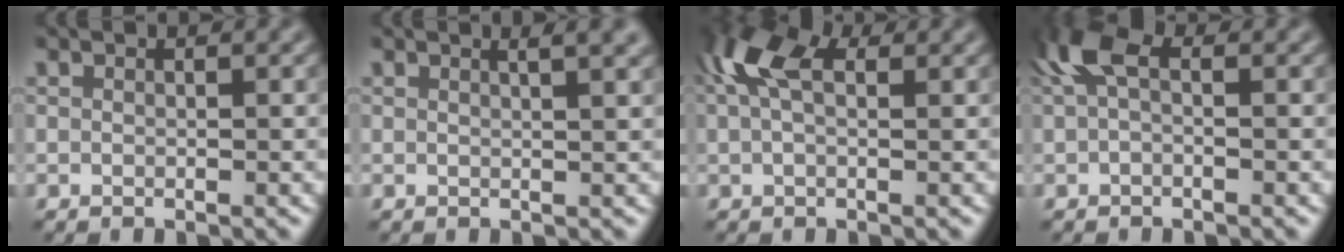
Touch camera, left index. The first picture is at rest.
{"total": 3.8, "force": [2.0, 1.5, 2.8], "torque": [-0.006, 0.016, 0.001]}
{"total": 6.0, "force": [2.1, 3.3, 4.6], "torque": [-0.112, 0.020, 0.031]}
{"total": 3.6, "force": [1.1, 1.7, 3.0], "torque": [-0.060, 0.012, 0.010]}